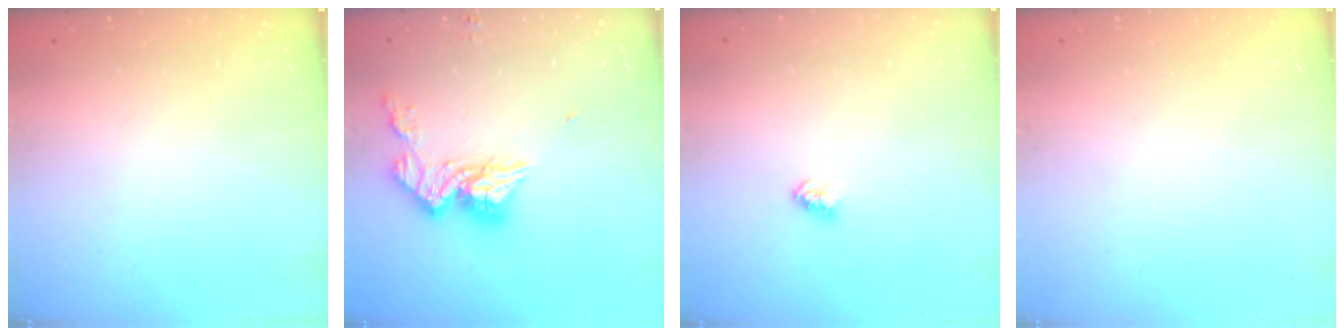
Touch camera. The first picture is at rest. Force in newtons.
{"total": 12.3, "press": 12.2, "slide": 1.0}
{"total": 2.3, "press": 2.3, "slide": 0.1}
{"total": 0.0}